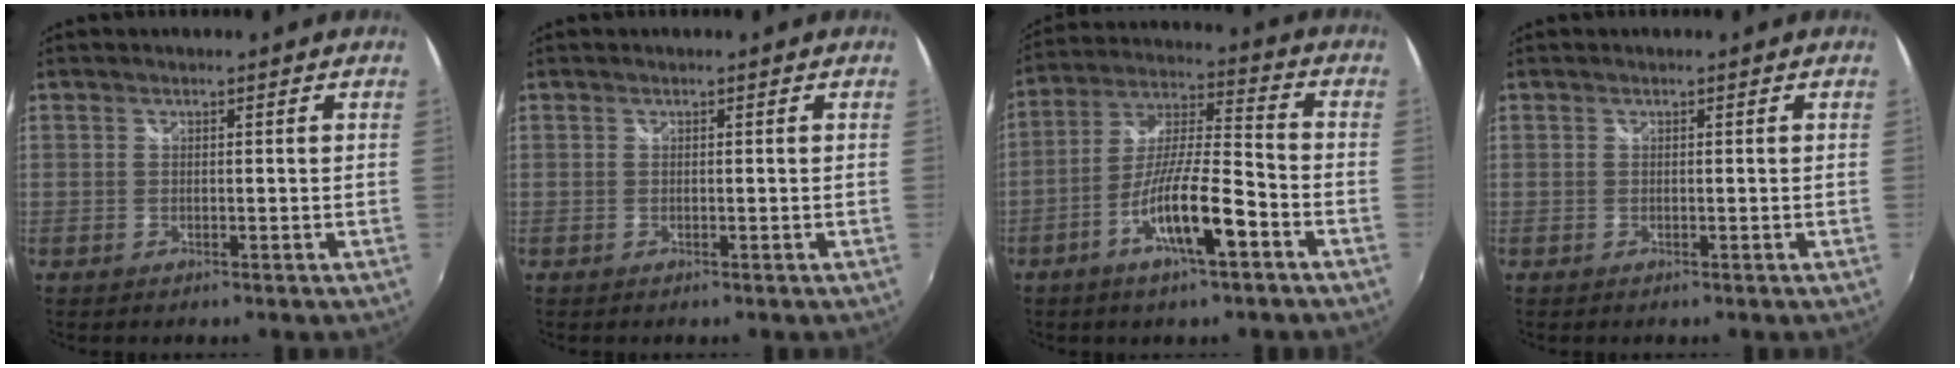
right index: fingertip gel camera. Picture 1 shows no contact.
{"total": 0.0}
{"total": 12.9, "force": [-6.3, 2.0, 11.0], "torque": [-0.217, -0.004, -0.117]}
{"total": 0.0}